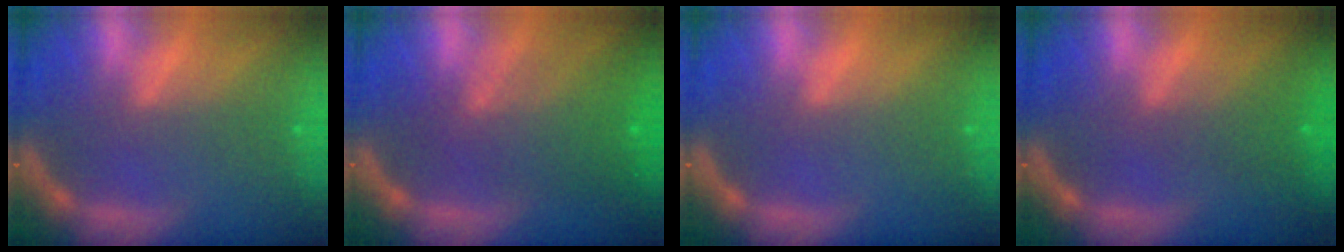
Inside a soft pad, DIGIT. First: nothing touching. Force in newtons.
{"total": 6.1}
{"total": 0.0}
{"total": 2.5}